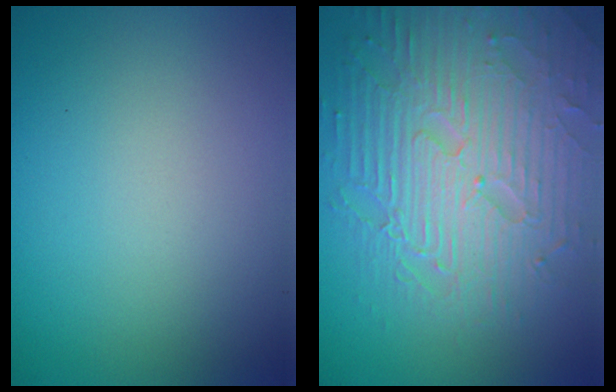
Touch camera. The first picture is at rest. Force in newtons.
{"total": 8.9, "press": 6.3, "slide": 6.4}